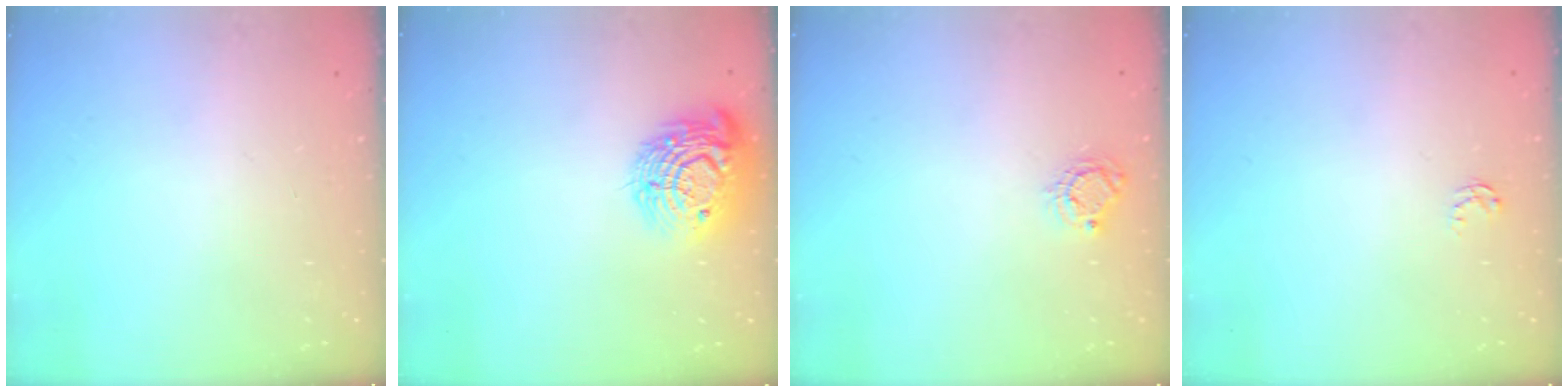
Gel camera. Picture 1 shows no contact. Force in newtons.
{"total": 16.5, "press": 16.5, "slide": 0.9}
{"total": 5.5, "press": 5.5, "slide": 0.2}
{"total": 2.6, "press": 2.6, "slide": 0.4}